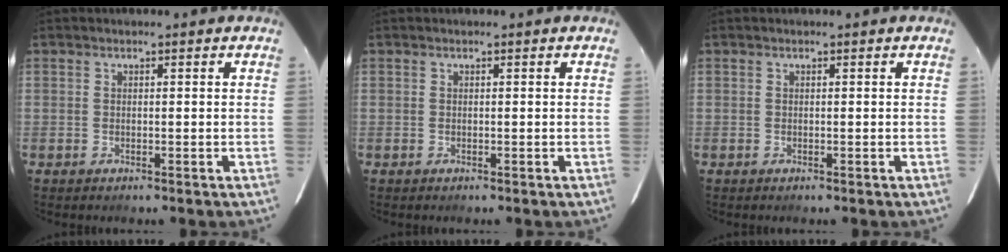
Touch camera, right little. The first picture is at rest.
{"total": 0.0}
{"total": 0.0}